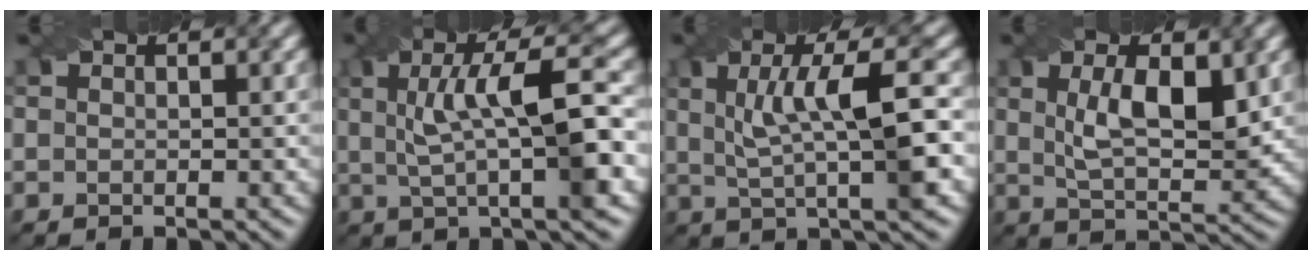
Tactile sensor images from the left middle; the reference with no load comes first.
{"total": 8.3, "force": [1.2, 1.9, 8.0], "torque": [-0.125, 0.012, 0.022]}
{"total": 7.8, "force": [1.5, 1.7, 7.4], "torque": [-0.119, 0.011, 0.027]}
{"total": 6.5, "force": [1.6, 2.5, 5.8], "torque": [-0.107, -0.002, 0.034]}